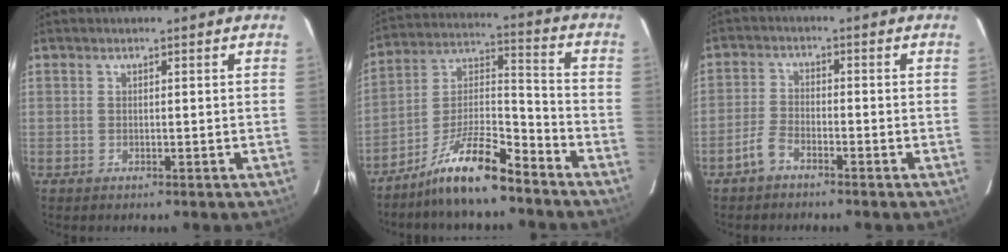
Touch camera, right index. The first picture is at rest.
{"total": 12.2, "force": [-9.5, 1.7, 7.4], "torque": [-0.143, 0.011, -0.172]}
{"total": 3.2, "force": [-2.4, 1.2, 1.7], "torque": [-0.043, 0.002, -0.049]}